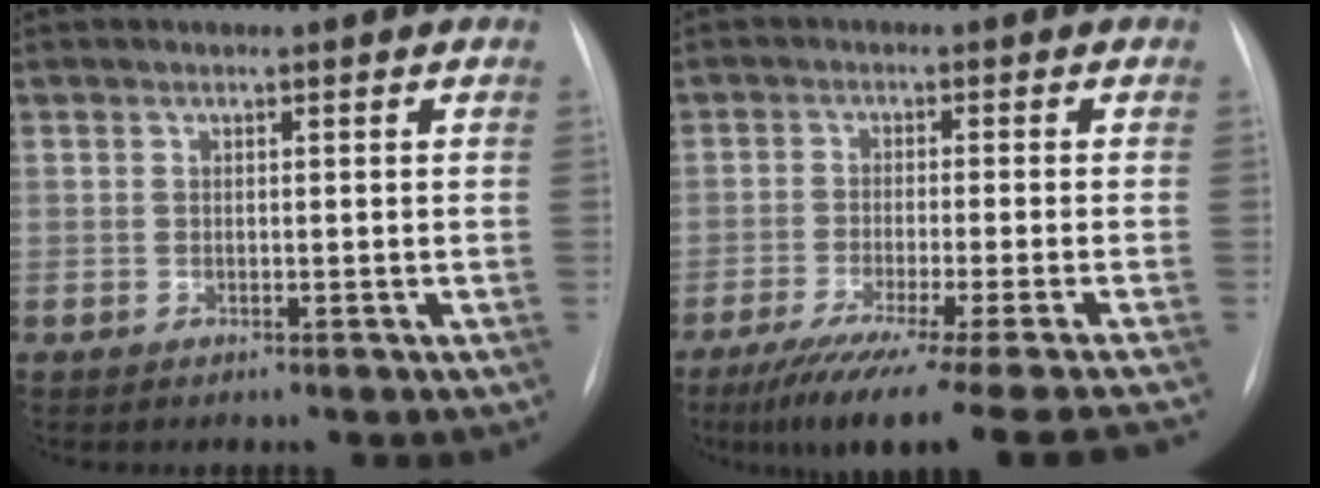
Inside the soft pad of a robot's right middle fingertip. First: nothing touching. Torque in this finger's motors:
{"motor_torque": [0.81, -0.78, 0.19, 0.07]}